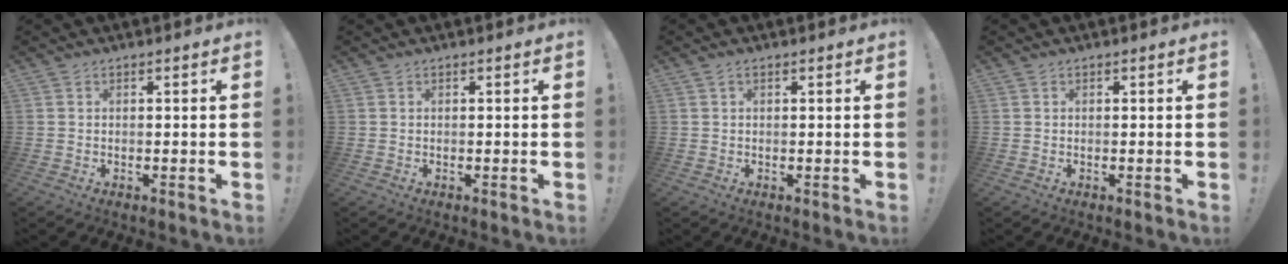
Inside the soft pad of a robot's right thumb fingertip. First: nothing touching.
{"total": 0.0}
{"total": 0.8, "force": [0.3, 0.4, 0.6], "torque": [-0.015, 0.003, 0.006]}
{"total": 0.0}